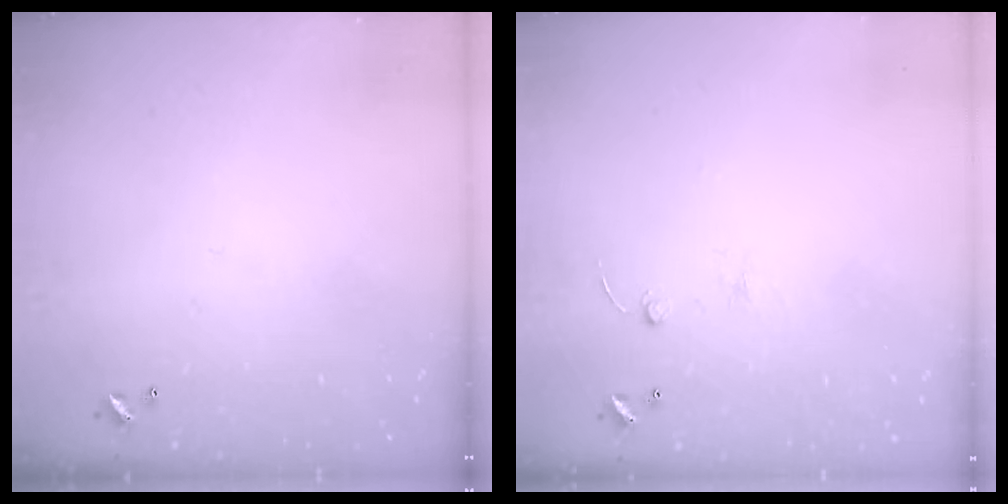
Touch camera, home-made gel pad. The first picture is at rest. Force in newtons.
{"total": 2.5, "press": 2.4, "slide": 0.8}